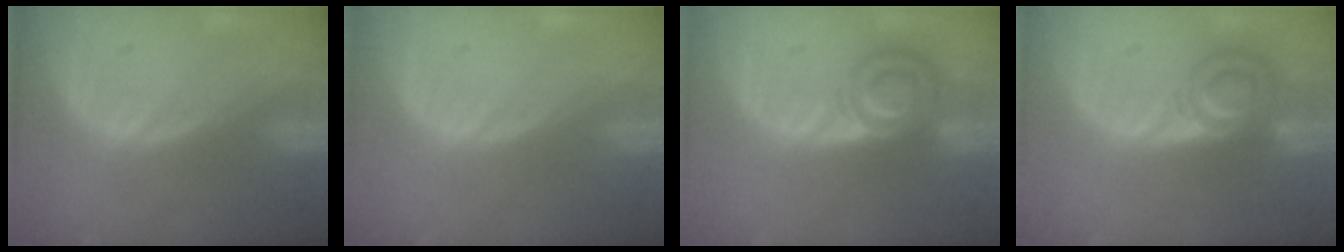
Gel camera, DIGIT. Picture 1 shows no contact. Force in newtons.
{"total": 0.0}
{"total": 7.0, "press": 6.4, "slide": 2.8}
{"total": 7.3, "press": 6.3, "slide": 3.8}